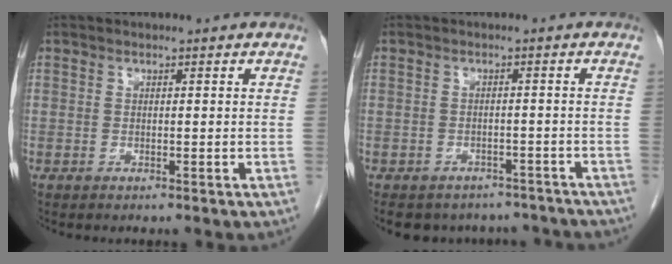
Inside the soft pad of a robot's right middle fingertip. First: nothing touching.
{"total": 12.0, "force": [-10.5, 5.3, 2.4], "torque": [-0.039, 0.011, -0.114]}